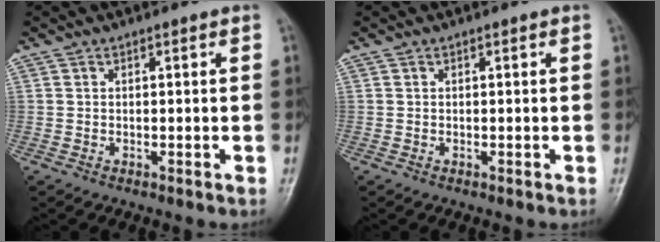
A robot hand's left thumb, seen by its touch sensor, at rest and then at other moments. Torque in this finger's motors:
{"motor_torque": [0.01, 0.00, -0.07, -0.14, 0.00]}